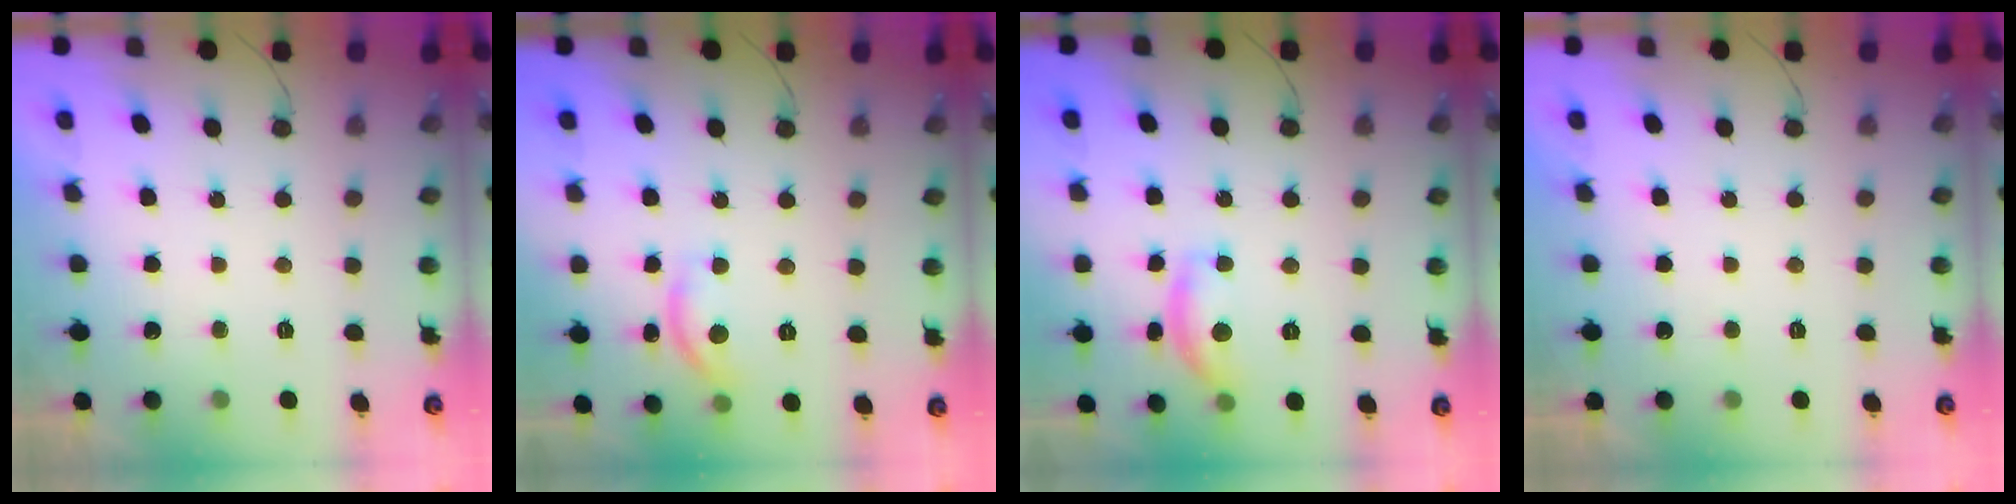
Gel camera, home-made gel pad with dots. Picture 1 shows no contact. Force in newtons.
{"total": 9.8, "press": 9.8, "slide": 0.5}
{"total": 11.2, "press": 11.2, "slide": 0.8}
{"total": 0.0}